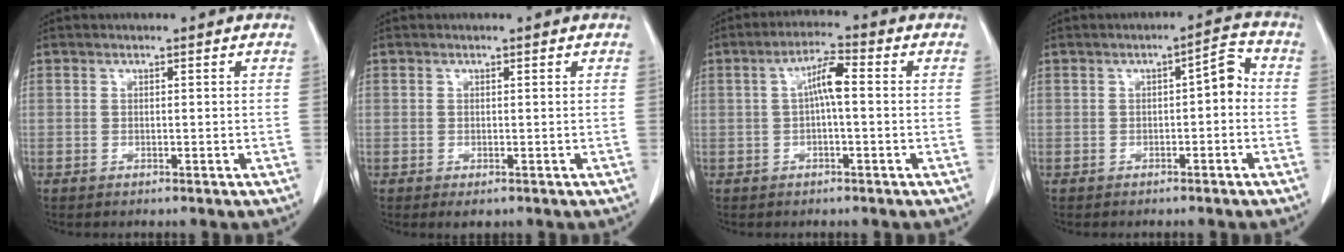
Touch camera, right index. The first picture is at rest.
{"total": 1.2, "force": [-0.5, 0.9, 0.6], "torque": [-0.004, 0.002, -0.003]}
{"total": 4.8, "force": [0.3, 0.7, 4.7], "torque": [-0.085, 0.015, 0.003]}
{"total": 4.0, "force": [-0.6, 1.5, 3.6], "torque": [-0.048, 0.020, -0.010]}